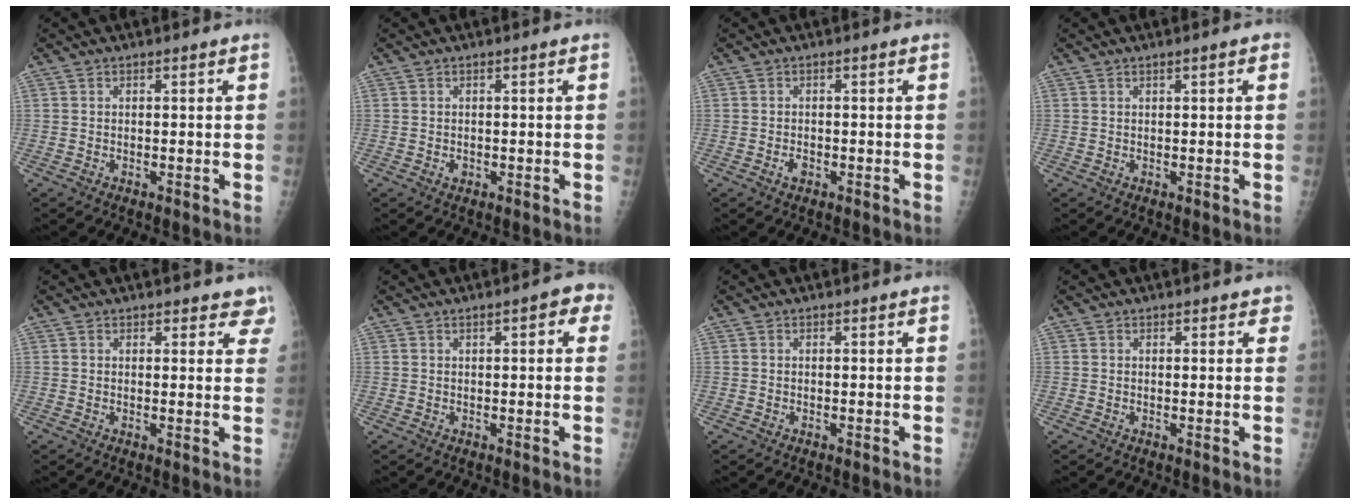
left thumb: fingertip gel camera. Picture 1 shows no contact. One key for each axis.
{"total": 0.9, "fx": -0.2, "fy": 0.6, "fz": 0.7, "tx": -0.007, "ty": 0.006, "tz": 0.000}
{"total": 1.5, "fx": -0.7, "fy": 0.8, "fz": 1.1, "tx": -0.020, "ty": 0.009, "tz": -0.009}
{"total": 1.7, "fx": 0.6, "fy": 0.3, "fz": 1.5, "tx": -0.025, "ty": 0.002, "tz": 0.008}
{"total": 4.5, "fx": 3.8, "fy": 1.9, "fz": 1.6, "tx": 0.020, "ty": -0.012, "tz": 0.035}
{"total": 4.1, "fx": 1.5, "fy": 1.4, "fz": 3.5, "tx": -0.034, "ty": 0.005, "tz": 0.014}
{"total": 0.0}
{"total": 1.7, "fx": 1.1, "fy": 0.8, "fz": 1.0, "tx": 0.004, "ty": -0.001, "tz": 0.007}